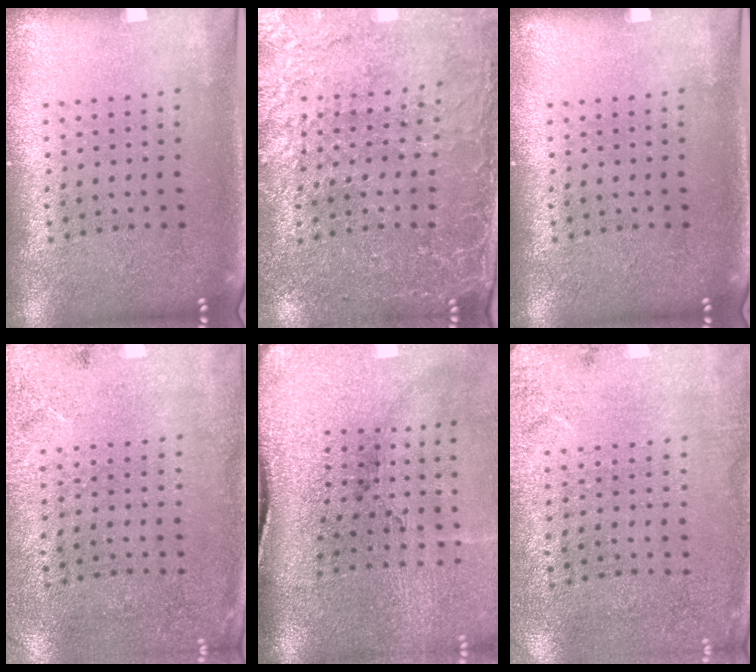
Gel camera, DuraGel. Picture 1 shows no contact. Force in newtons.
{"total": 3.1, "press": 2.9, "slide": 0.9}
{"total": 0.0}
{"total": 2.7, "press": 2.2, "slide": 1.6}
{"total": 4.5, "press": 3.6, "slide": 2.6}
{"total": 2.8, "press": 2.2, "slide": 1.6}